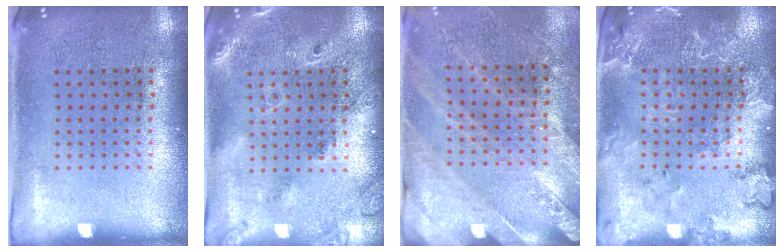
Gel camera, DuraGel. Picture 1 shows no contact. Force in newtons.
{"total": 1.7, "press": 1.6, "slide": 0.8}
{"total": 2.4, "press": 2.4, "slide": 0.6}
{"total": 2.3, "press": 2.2, "slide": 0.4}